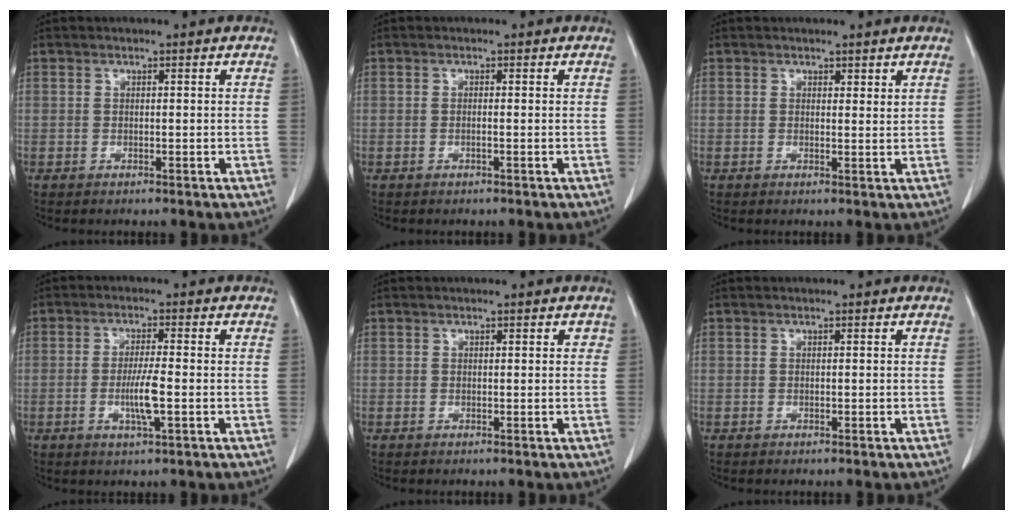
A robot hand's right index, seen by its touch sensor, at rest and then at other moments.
{"total": 0.5, "force": [-0.2, 0.0, 0.5], "torque": [-0.009, 0.001, -0.004]}
{"total": 1.1, "force": [0.9, 0.4, 0.4], "torque": [-0.001, -0.006, 0.010]}
{"total": 5.0, "force": [-1.2, 0.2, 4.8], "torque": [-0.093, -0.008, -0.022]}
{"total": 0.8, "force": [0.4, 0.4, 0.6], "torque": [-0.003, 0.003, 0.002]}
{"total": 0.0}